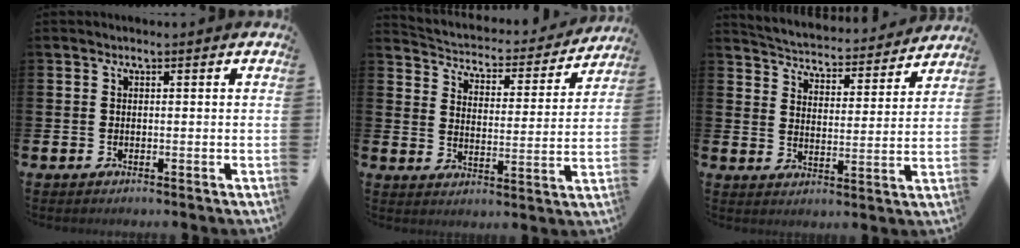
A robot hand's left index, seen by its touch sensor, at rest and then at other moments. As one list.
[{"total": 4.0, "force": [3.8, 1.3, 0.6], "torque": [-0.039, -0.037, 0.057]}, {"total": 4.4, "force": [4.4, 0.8, 0.2], "torque": [-0.031, -0.041, 0.070]}]